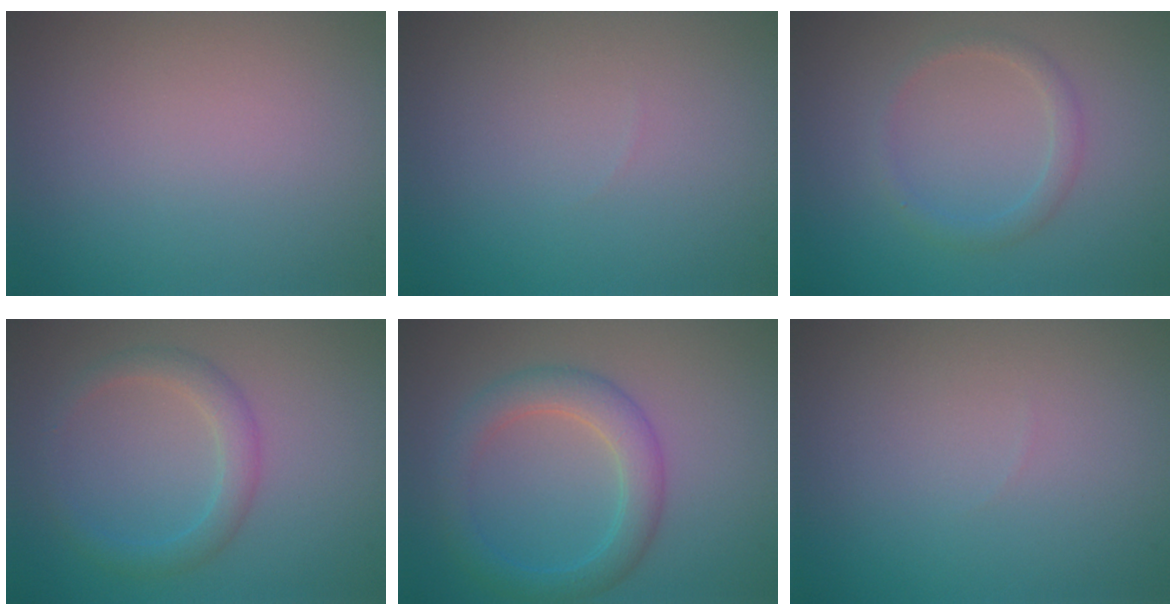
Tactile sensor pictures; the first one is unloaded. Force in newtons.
{"total": 0.0}
{"total": 1.5, "press": 1.5, "slide": 0.1}
{"total": 2.4, "press": 2.4, "slide": 0.0}
{"total": 3.7, "press": 3.7, "slide": 0.1}
{"total": 0.0}